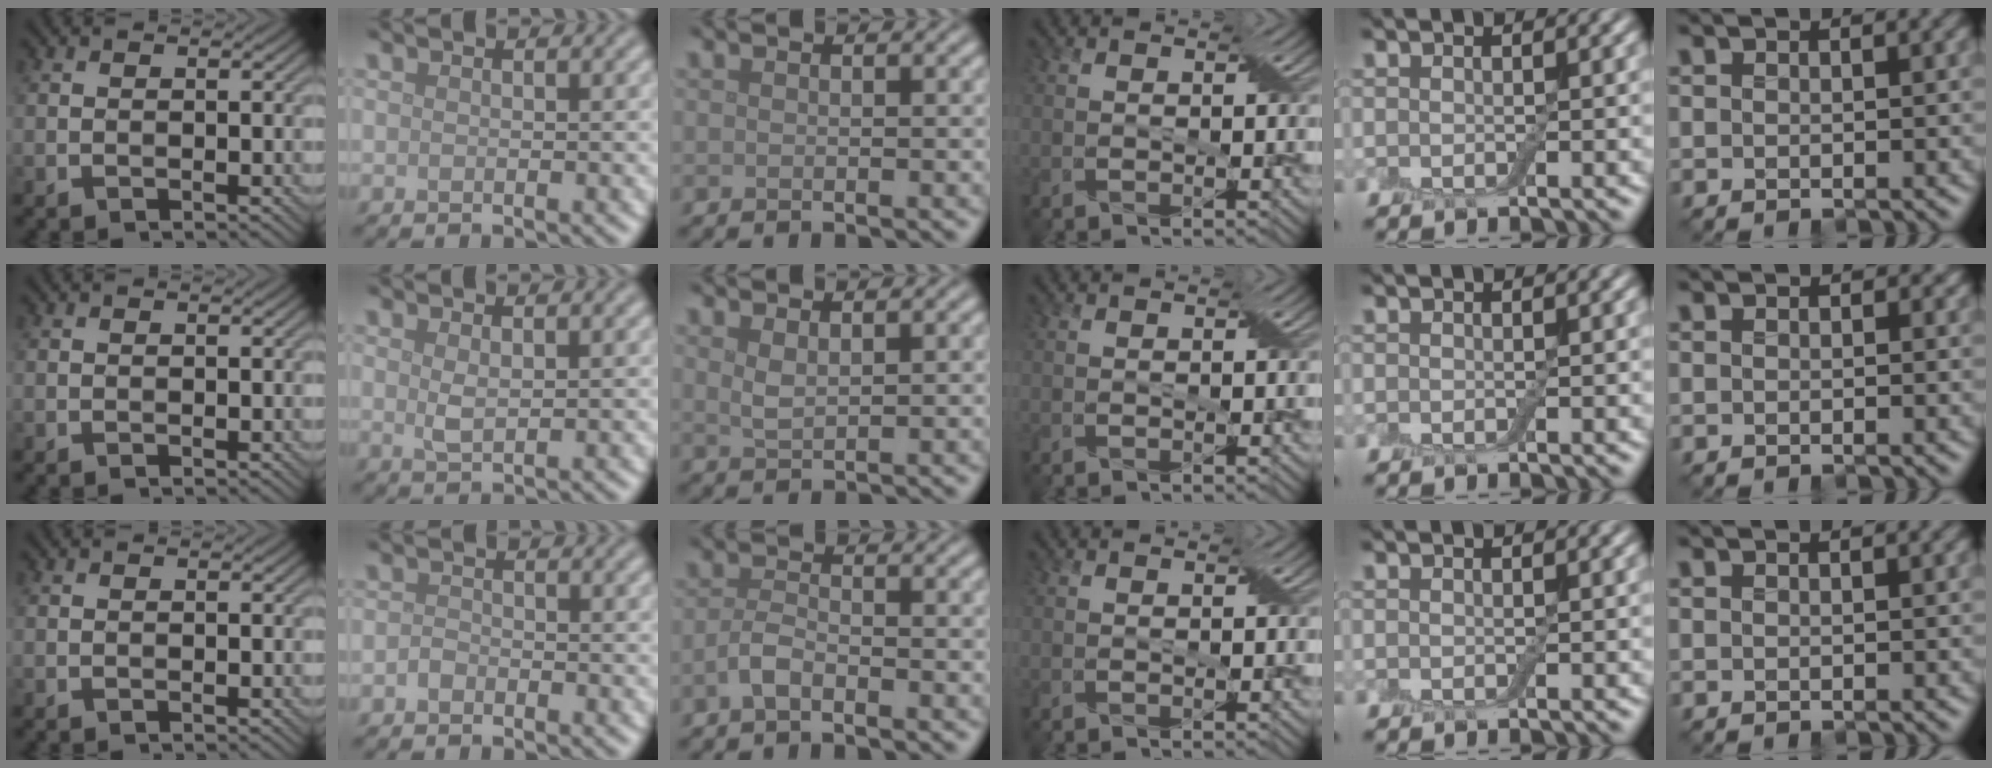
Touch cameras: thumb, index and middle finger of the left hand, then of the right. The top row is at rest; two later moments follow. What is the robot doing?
{"motion": "extract", "object": "drawer"}